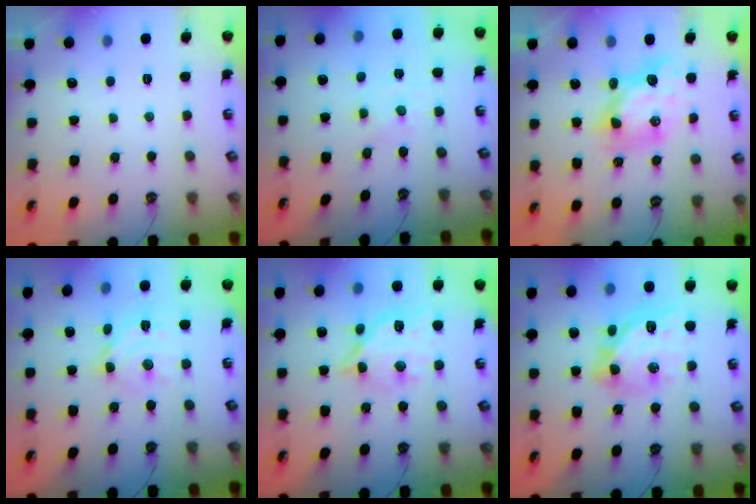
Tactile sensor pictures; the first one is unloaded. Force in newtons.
{"total": 0.0}
{"total": 8.7, "press": 8.6, "slide": 0.9}
{"total": 11.5, "press": 11.5, "slide": 0.9}
{"total": 13.4, "press": 13.3, "slide": 1.3}
{"total": 15.5, "press": 15.4, "slide": 1.4}